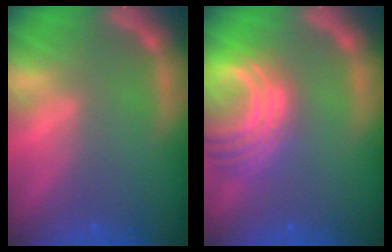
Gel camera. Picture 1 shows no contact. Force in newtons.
{"total": 9.0}